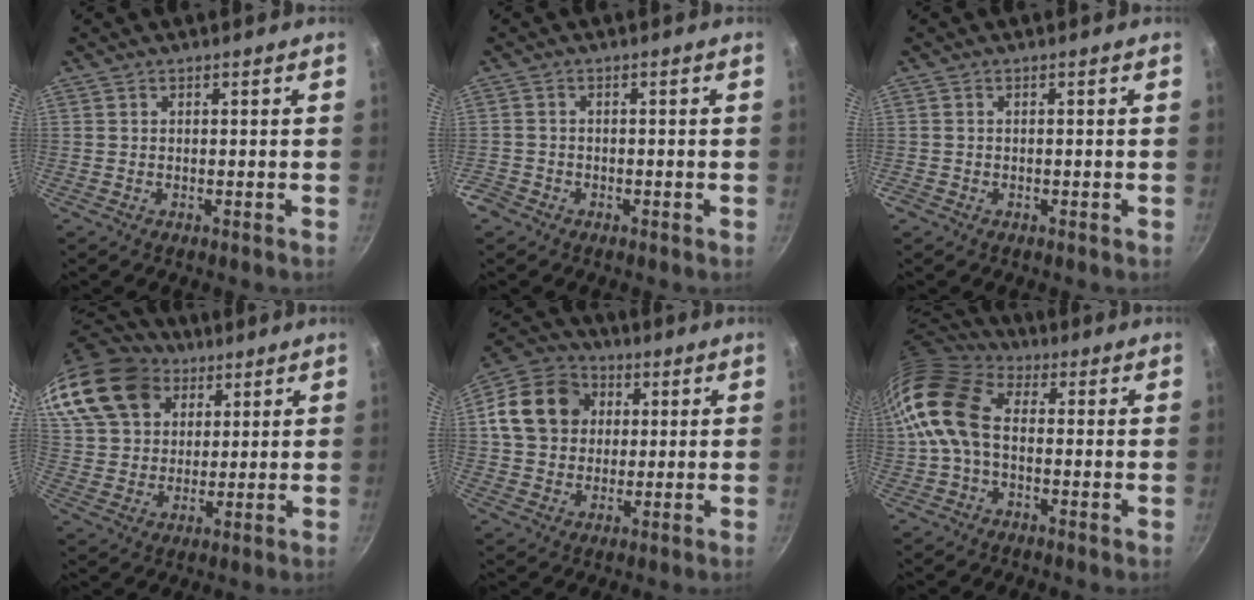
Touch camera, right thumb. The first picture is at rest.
{"total": 3.2, "force": [-1.9, 2.4, 0.8], "torque": [-0.016, 0.017, -0.034]}
{"total": 0.9, "force": [-0.5, 0.8, 0.3], "torque": [-0.005, 0.003, -0.007]}
{"total": 24.0, "force": [12.1, 17.2, 11.6], "torque": [-0.250, 0.020, 0.229]}
{"total": 14.7, "force": [2.9, 12.3, 7.6], "torque": [-0.117, 0.019, 0.038]}
{"total": 14.2, "force": [0.1, 9.6, 10.4], "torque": [-0.186, 0.035, -0.016]}